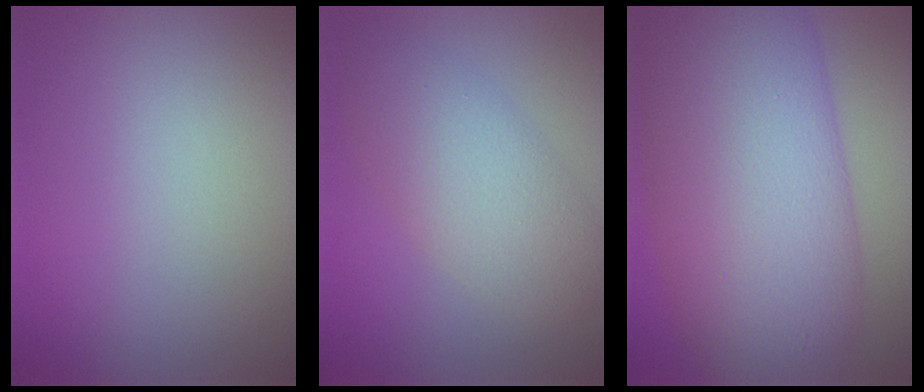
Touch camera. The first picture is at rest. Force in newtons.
{"total": 5.0, "press": 5.0, "slide": 0.2}
{"total": 13.4, "press": 13.4, "slide": 0.3}